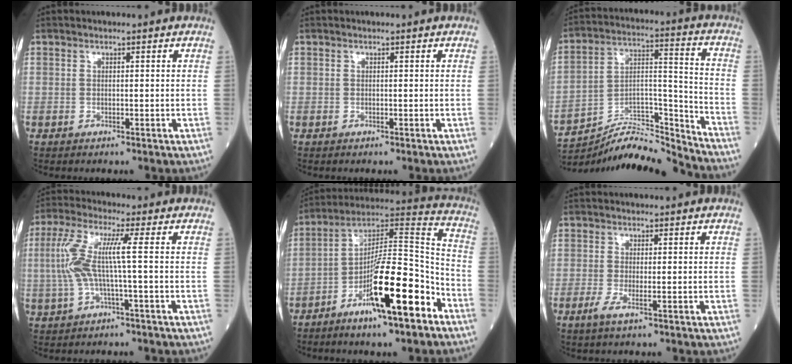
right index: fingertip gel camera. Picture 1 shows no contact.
{"total": 0.0}
{"total": 14.5, "force": [-14.3, -0.5, 2.3], "torque": [-0.040, 0.050, -0.248]}
{"total": 7.2, "force": [0.0, 0.0, 7.2], "torque": [-0.166, 0.022, -0.001]}
{"total": 17.5, "force": [-8.6, 2.3, 15.0], "torque": [-0.258, 0.001, -0.141]}
{"total": 1.9, "force": [-0.8, -0.1, 1.7], "torque": [-0.040, -0.006, -0.015]}